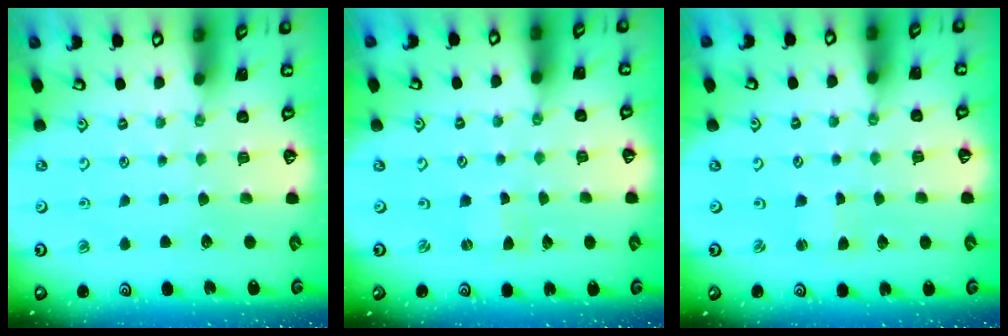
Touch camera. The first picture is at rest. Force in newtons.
{"total": 0.0}
{"total": 1.8, "press": 1.8, "slide": 0.3}